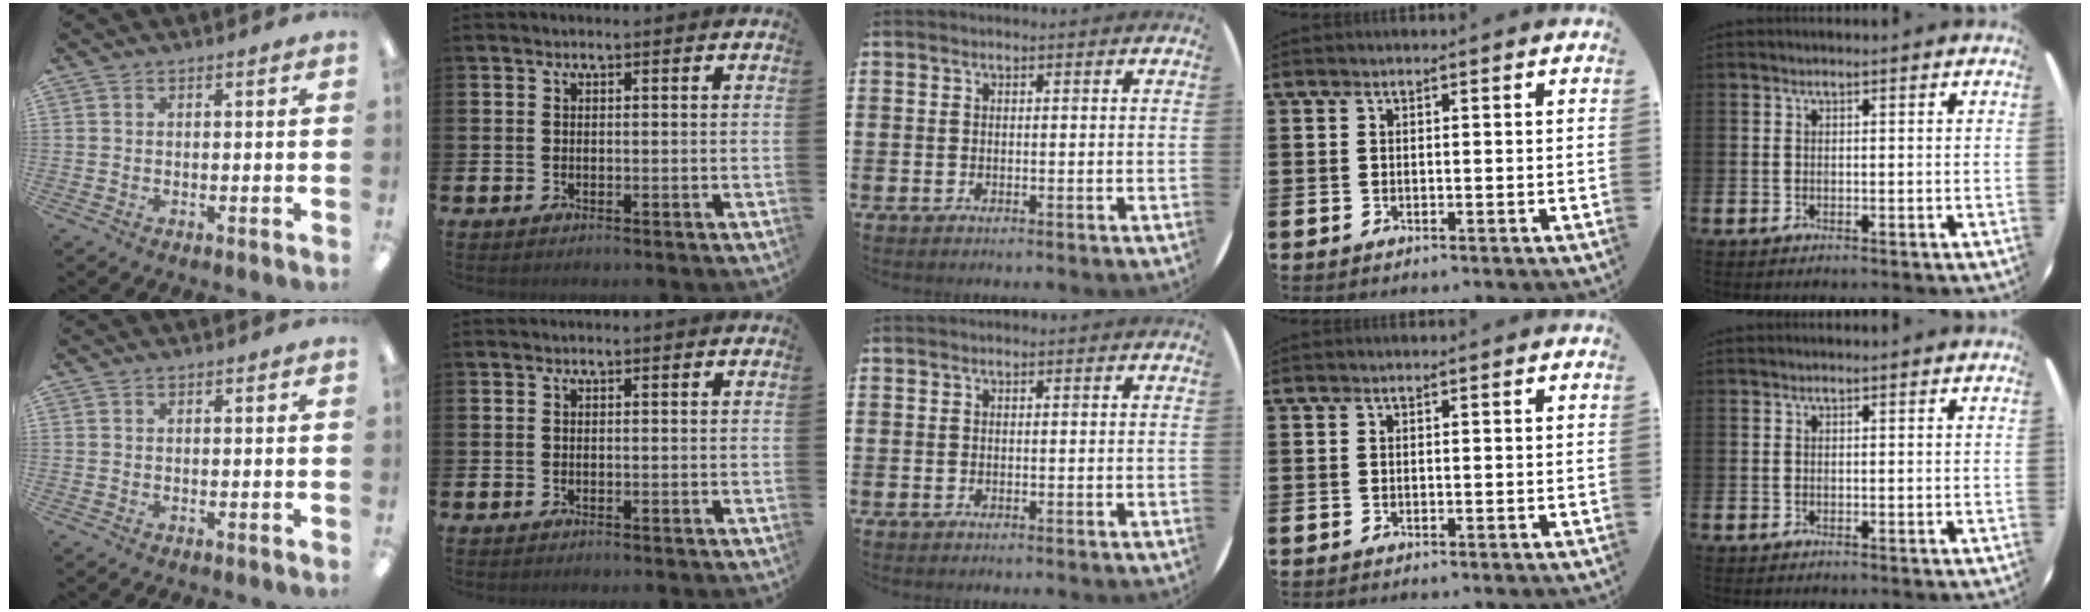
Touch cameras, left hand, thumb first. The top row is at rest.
{}